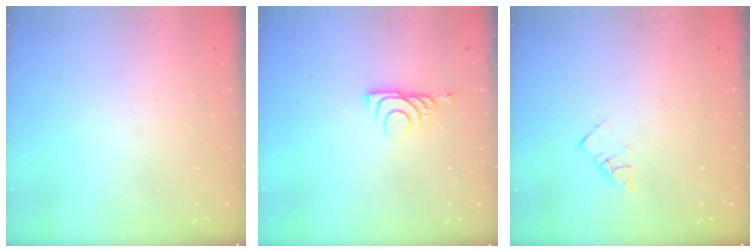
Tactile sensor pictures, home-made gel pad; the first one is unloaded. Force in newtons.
{"total": 6.3, "press": 6.3, "slide": 0.9}
{"total": 3.6, "press": 3.6, "slide": 0.2}